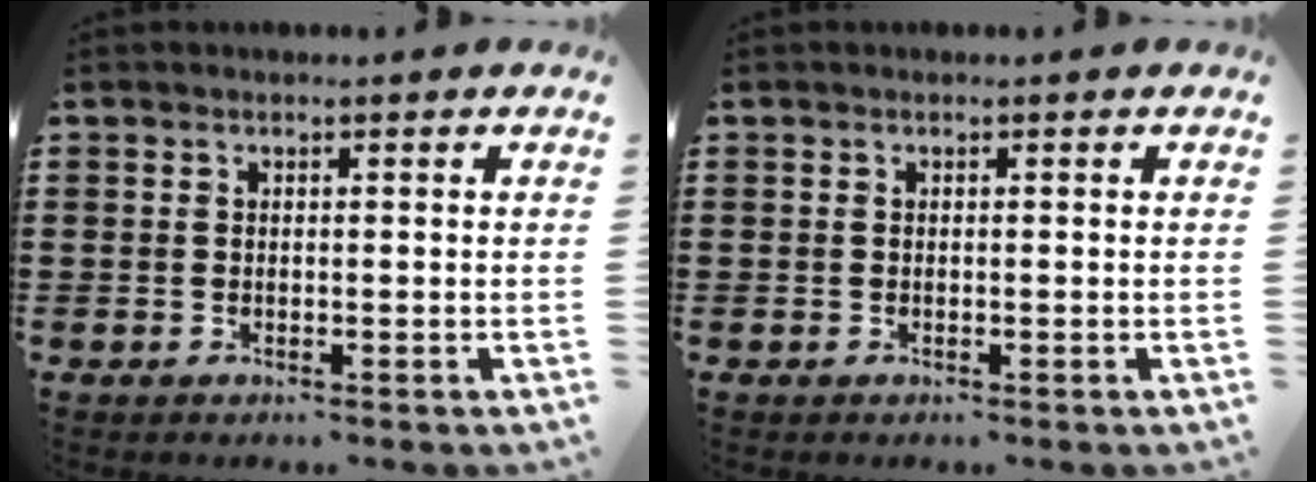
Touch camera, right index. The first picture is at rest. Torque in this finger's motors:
{"motor_torque": [-0.07, 0.07, 0.00, -0.01]}